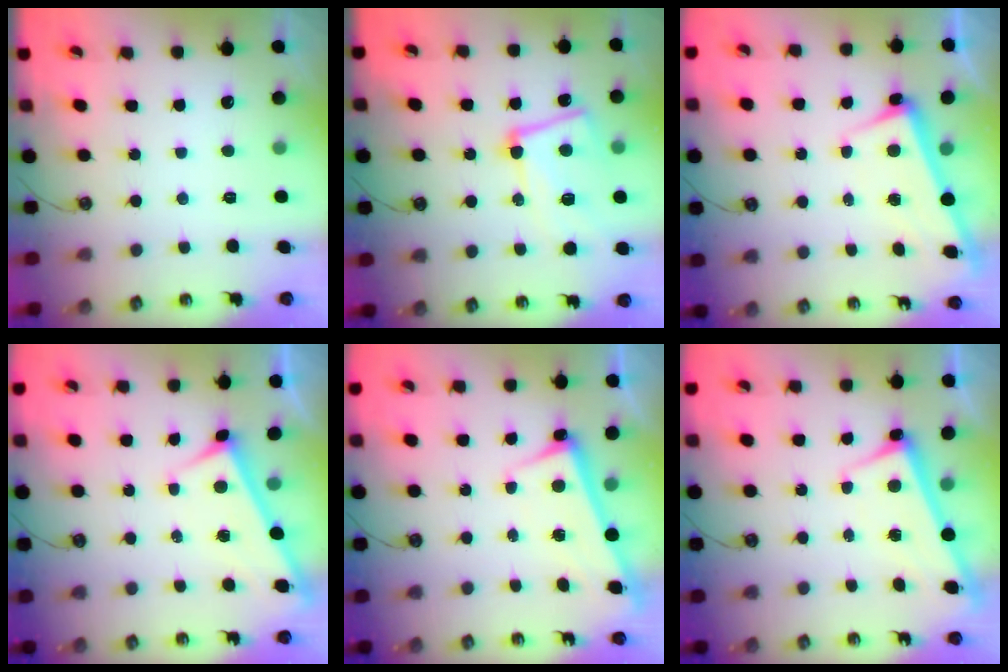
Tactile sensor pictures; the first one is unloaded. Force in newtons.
{"total": 11.1, "press": 10.9, "slide": 2.3}
{"total": 2.4, "press": 2.3, "slide": 0.7}
{"total": 3.7, "press": 3.7, "slide": 0.1}
{"total": 2.8, "press": 2.7, "slide": 0.4}
{"total": 2.7, "press": 2.7, "slide": 0.4}